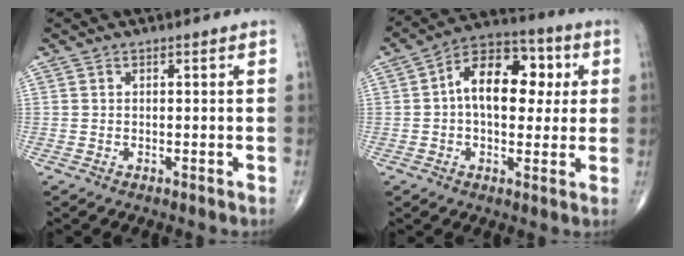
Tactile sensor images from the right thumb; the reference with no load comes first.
{"total": 14.9, "force": [2.2, 9.1, 11.6], "torque": [-0.146, 0.027, 0.024]}